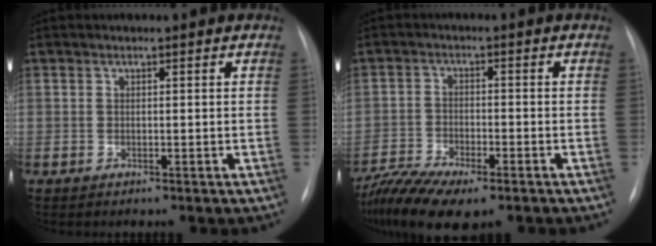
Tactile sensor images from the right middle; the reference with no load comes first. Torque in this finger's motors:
{"motor_torque": [1.04, -1.10, 0.43, 0.11]}